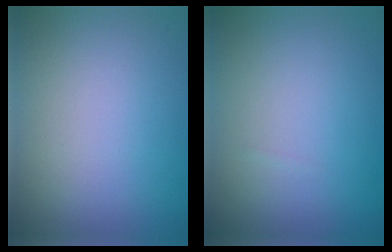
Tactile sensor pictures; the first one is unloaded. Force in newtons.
{"total": 0.0}